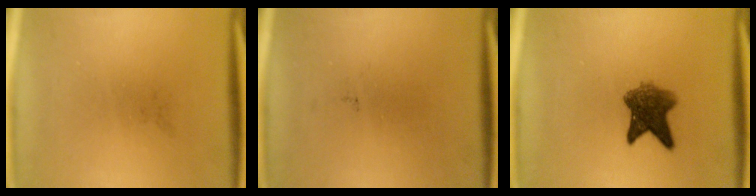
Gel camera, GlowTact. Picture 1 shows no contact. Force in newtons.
{"total": 0.0}
{"total": 6.3}